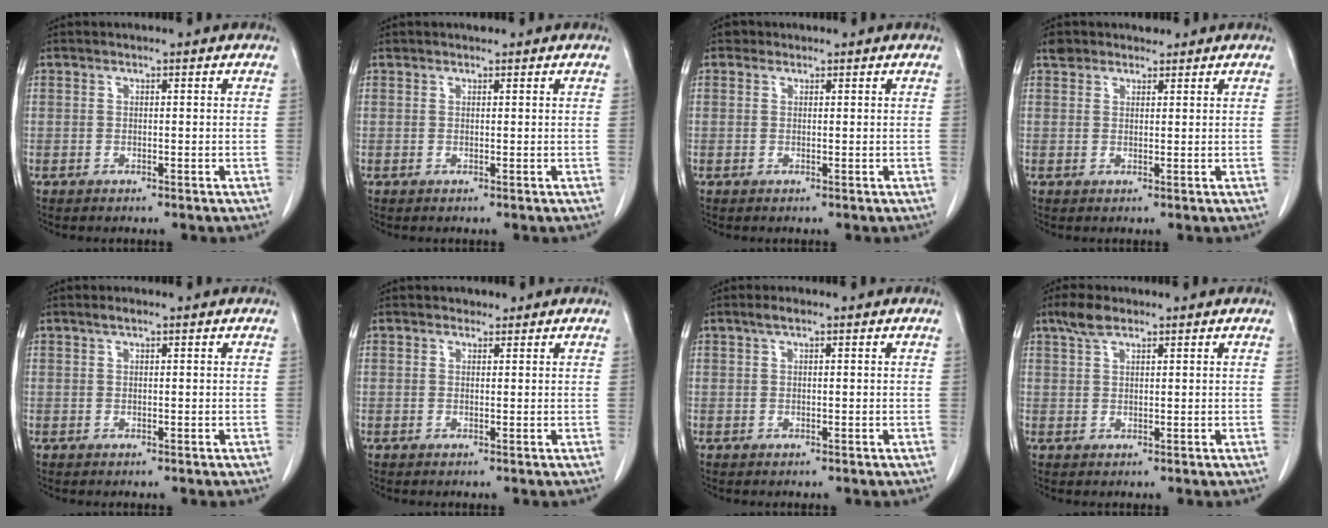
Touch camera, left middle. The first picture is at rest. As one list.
[{"total": 0.7, "force": [0.7, 0.2, 0.0], "torque": [-0.009, 0.005, 0.013]}, {"total": 1.0, "force": [0.7, 0.7, 0.1], "torque": [0.002, 0.005, 0.007]}, {"total": 2.3, "force": [2.0, 1.1, 0.0], "torque": [-0.001, 0.014, 0.032]}, {"total": 0.9, "force": [0.6, 0.1, 0.6], "torque": [-0.015, 0.005, 0.013]}, {"total": 0.9, "force": [0.8, 0.6, 0.0], "torque": [0.001, 0.000, 0.009]}, {"total": 1.3, "force": [0.8, 0.2, 1.0], "torque": [-0.023, 0.009, 0.015]}, {"total": 3.2, "force": [2.3, 1.2, 1.8], "torque": [-0.043, 0.009, 0.046]}]